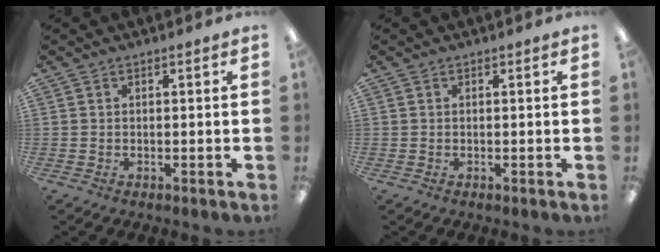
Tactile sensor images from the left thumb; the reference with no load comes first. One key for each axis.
{"total": 0.0}